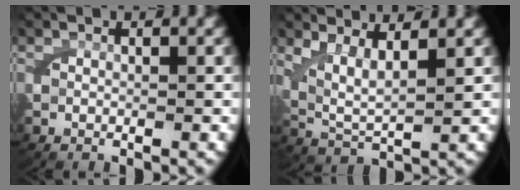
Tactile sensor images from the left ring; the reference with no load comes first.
{"total": 5.5, "force": [2.0, 3.1, 4.1], "torque": [-0.094, -0.023, 0.044]}